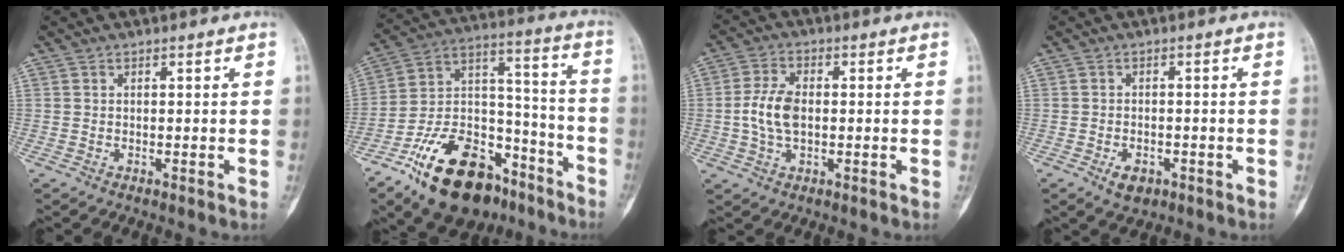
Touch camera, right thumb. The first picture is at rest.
{"total": 24.6, "force": [-15.7, 13.0, 13.7], "torque": [-0.229, 0.089, -0.264]}
{"total": 7.1, "force": [-0.3, 4.1, 5.8], "torque": [-0.123, 0.009, -0.007]}
{"total": 5.8, "force": [-2.9, 3.2, 3.9], "torque": [-0.061, 0.009, -0.043]}